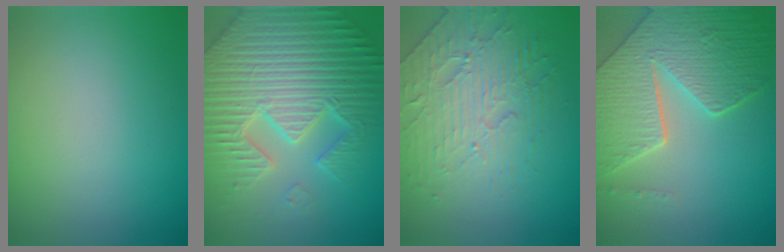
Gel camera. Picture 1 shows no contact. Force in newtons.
{"total": 7.7, "press": 7.4, "slide": 1.9}
{"total": 4.2, "press": 3.8, "slide": 1.7}
{"total": 8.4, "press": 6.1, "slide": 5.8}